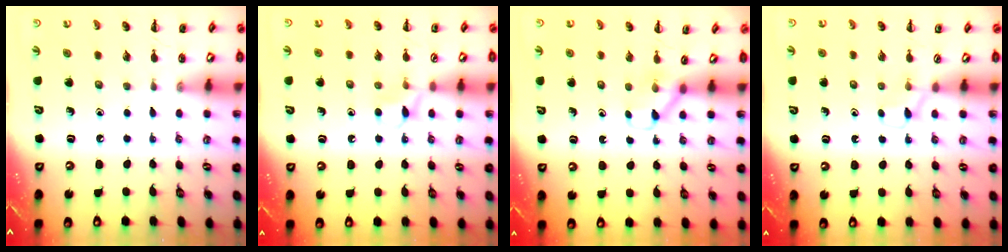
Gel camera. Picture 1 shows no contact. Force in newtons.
{"total": 4.3, "press": 4.0, "slide": 1.5}
{"total": 2.8, "press": 2.6, "slide": 0.9}
{"total": 2.8, "press": 2.5, "slide": 1.1}